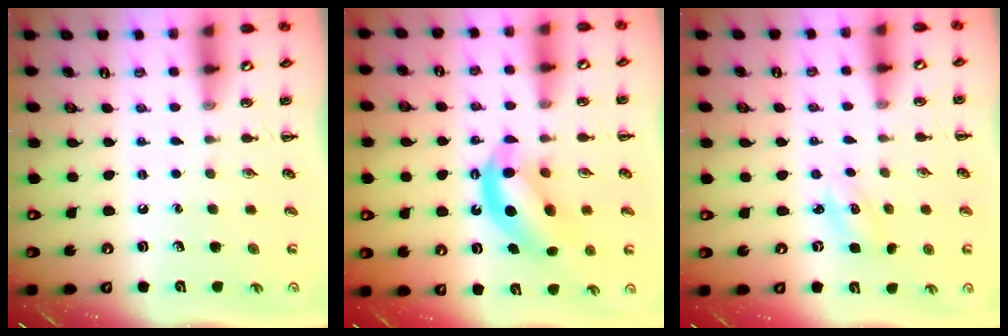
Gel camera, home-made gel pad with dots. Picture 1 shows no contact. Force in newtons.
{"total": 10.5, "press": 10.1, "slide": 2.8}
{"total": 2.8, "press": 2.7, "slide": 0.7}